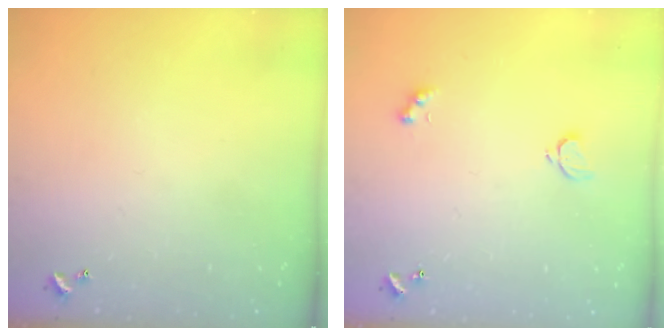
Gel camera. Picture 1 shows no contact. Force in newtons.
{"total": 2.1, "press": 2.1, "slide": 0.5}